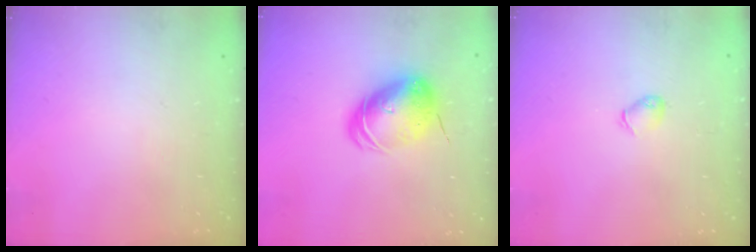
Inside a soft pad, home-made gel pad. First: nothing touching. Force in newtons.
{"total": 9.4, "press": 9.3, "slide": 1.6}
{"total": 3.1, "press": 3.1, "slide": 0.6}